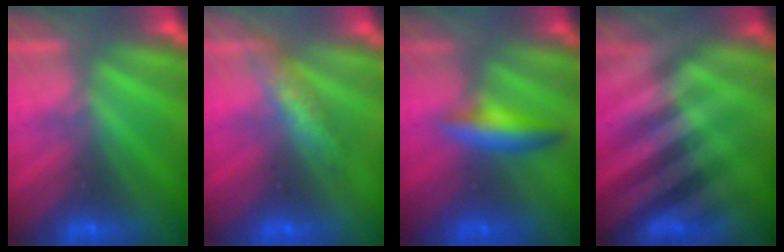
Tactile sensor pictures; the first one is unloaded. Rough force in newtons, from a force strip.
{"total": 2.5}
{"total": 2.4}
{"total": 2.5}